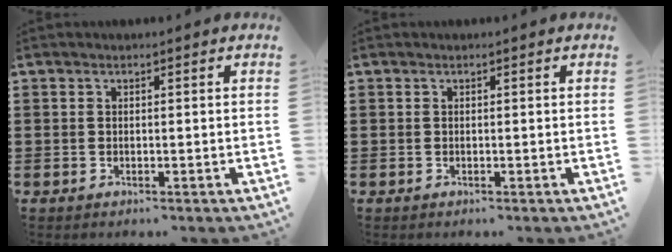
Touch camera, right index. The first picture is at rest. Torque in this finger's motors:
{"motor_torque": [0.00, 0.00, 0.00, 0.00]}